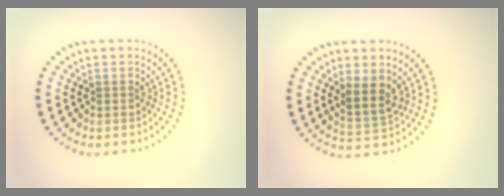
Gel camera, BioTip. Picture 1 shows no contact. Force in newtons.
{"total": 2.9, "press": 2.6, "slide": 1.4}